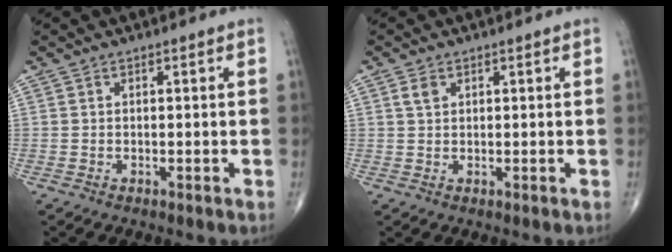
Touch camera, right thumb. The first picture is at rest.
{"total": 1.9, "force": [0.9, 1.3, 1.1], "torque": [-0.019, 0.001, 0.018]}